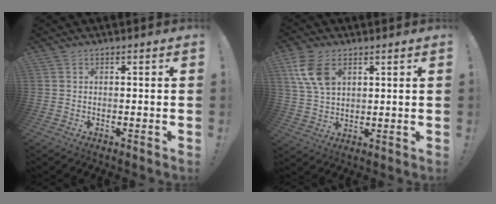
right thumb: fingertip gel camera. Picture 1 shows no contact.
{"total": 11.0, "force": [4.8, 6.8, 7.2], "torque": [-0.142, -0.008, 0.095]}